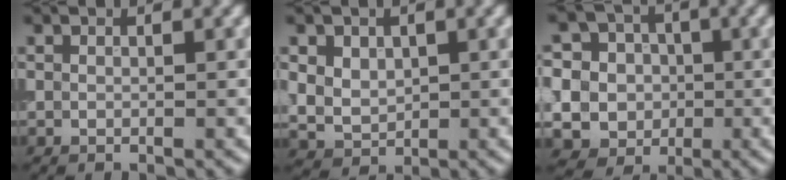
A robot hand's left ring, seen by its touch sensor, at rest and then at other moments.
{"total": 4.2, "force": [1.4, 3.2, 2.2], "torque": [-0.050, 0.014, 0.027]}
{"total": 10.5, "force": [-0.1, 10.1, 3.1], "torque": [-0.080, 0.018, -0.011]}